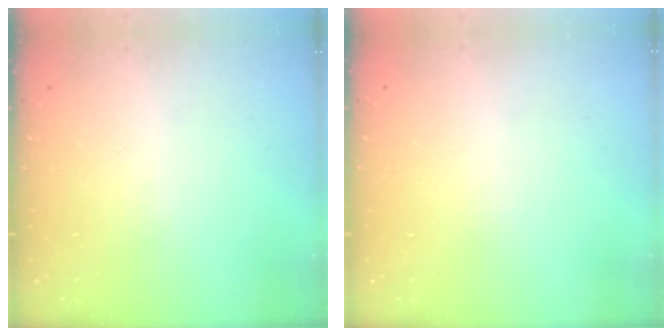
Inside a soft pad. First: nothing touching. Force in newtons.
{"total": 2.6, "press": 2.6, "slide": 0.2}